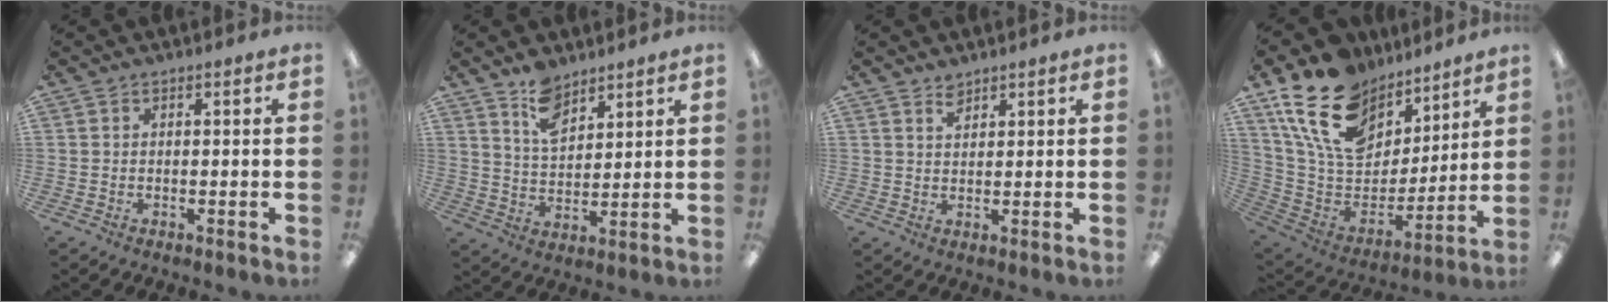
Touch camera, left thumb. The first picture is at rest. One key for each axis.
{"total": 8.5, "fx": 6.4, "fy": 4.4, "fz": 3.4, "tx": -0.064, "ty": -0.033, "tz": 0.117}
{"total": 2.3, "fx": 2.1, "fy": 0.8, "fz": 0.7, "tx": -0.008, "ty": -0.006, "tz": 0.038}
{"total": 19.9, "fx": 12.5, "fy": 12.3, "fz": 9.4, "tx": -0.194, "ty": -0.071, "tz": 0.232}